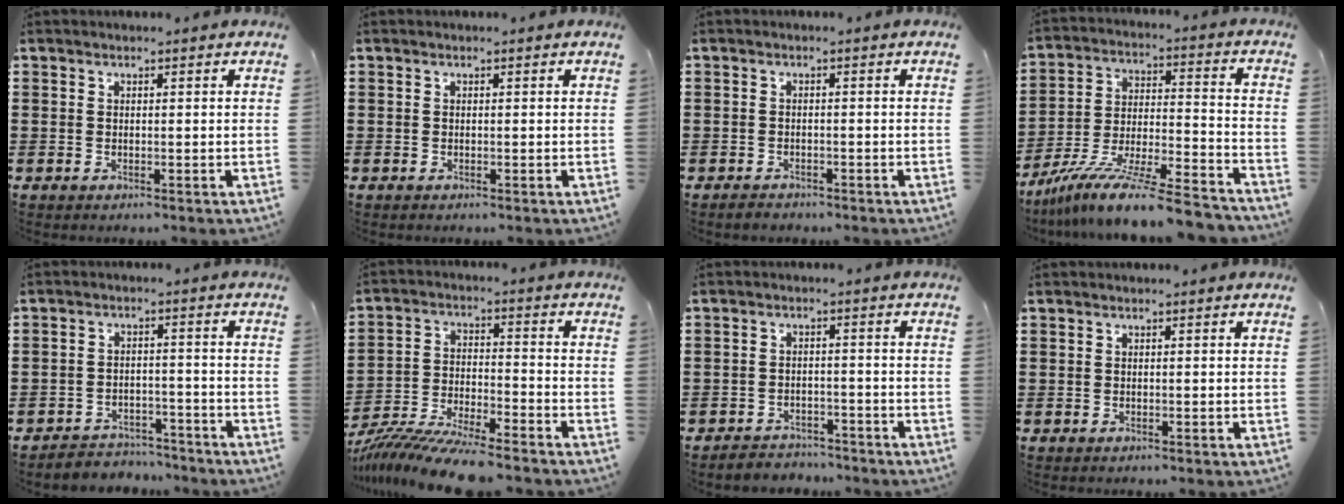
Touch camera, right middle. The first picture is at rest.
{"total": 0.0}
{"total": 1.1, "force": [-1.0, 0.5, 0.0], "torque": [-0.003, 0.002, -0.024]}
{"total": 11.9, "force": [-10.3, 0.2, 6.0], "torque": [-0.096, 0.014, -0.194]}
{"total": 3.8, "force": [-3.7, 0.8, -0.3], "torque": [-0.004, 0.002, -0.081]}
{"total": 9.5, "force": [-9.0, 0.0, 3.1], "torque": [-0.057, 0.007, -0.175]}
{"total": 3.0, "force": [-2.9, 0.6, -0.4], "torque": [-0.002, 0.001, -0.066]}
{"total": 0.0}